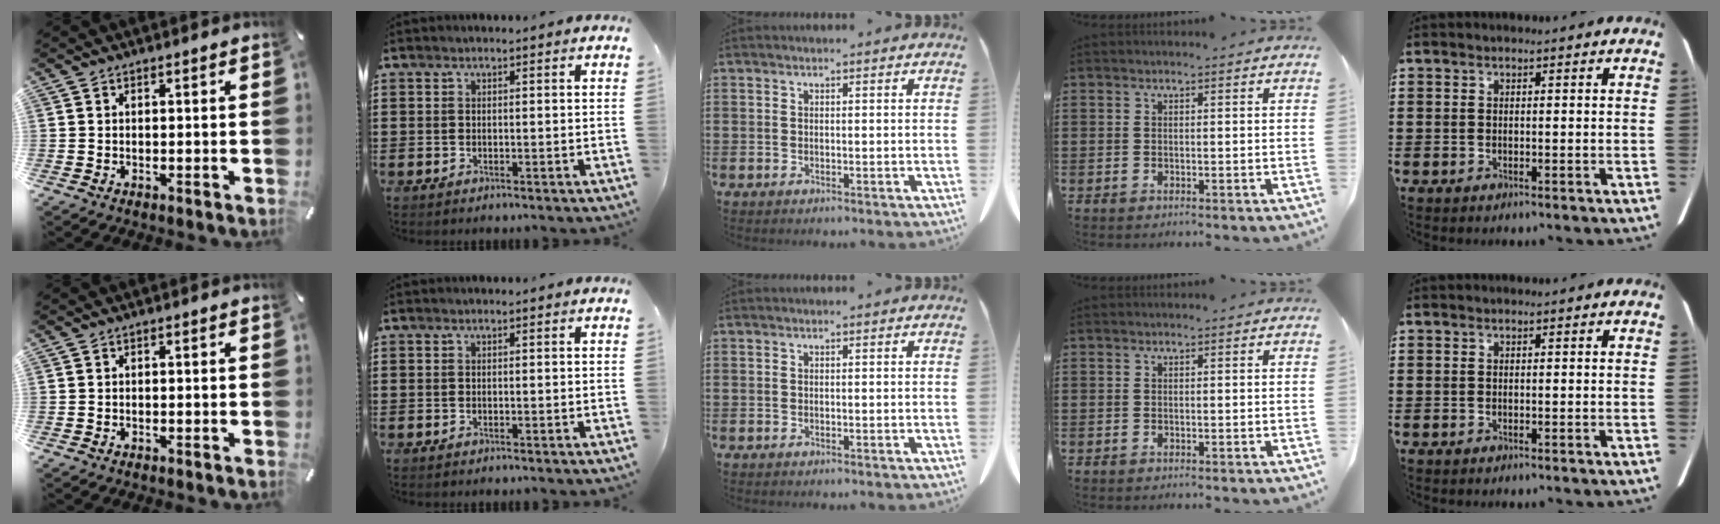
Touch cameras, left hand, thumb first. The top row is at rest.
{}